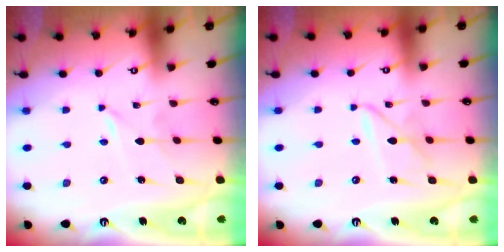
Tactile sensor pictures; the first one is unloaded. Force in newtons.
{"total": 4.9, "press": 4.9, "slide": 0.4}